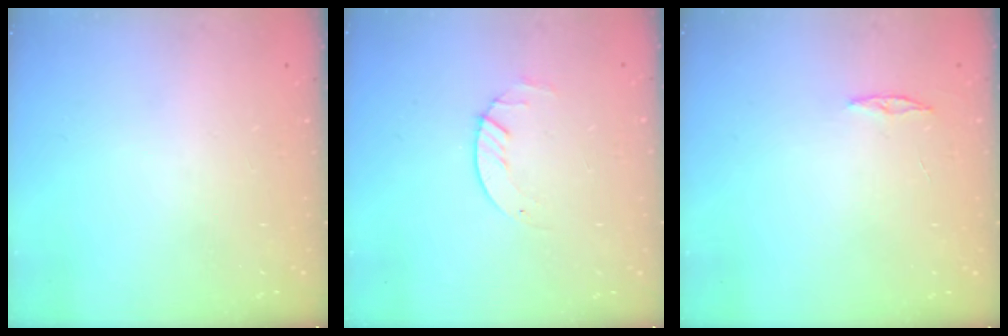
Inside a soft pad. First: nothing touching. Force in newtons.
{"total": 1.4, "press": 1.4, "slide": 0.2}
{"total": 3.0, "press": 2.9, "slide": 0.3}